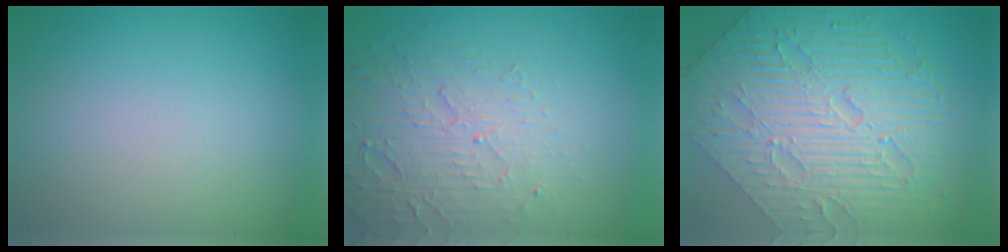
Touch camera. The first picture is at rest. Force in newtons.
{"total": 5.0, "press": 3.3, "slide": 3.8}
{"total": 10.4, "press": 7.1, "slide": 7.6}